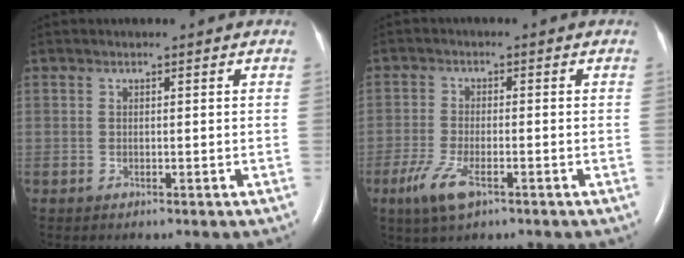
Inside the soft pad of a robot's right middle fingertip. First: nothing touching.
{"total": 5.7, "force": [-3.1, 1.6, 4.5], "torque": [-0.102, -0.012, -0.055]}